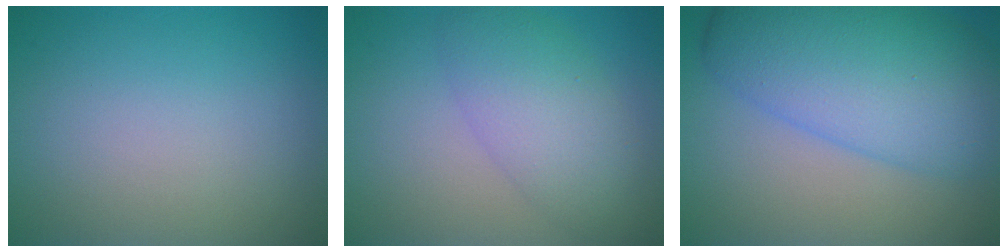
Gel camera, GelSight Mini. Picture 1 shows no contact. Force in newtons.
{"total": 5.3, "press": 5.3, "slide": 0.2}
{"total": 10.3, "press": 10.3, "slide": 0.1}